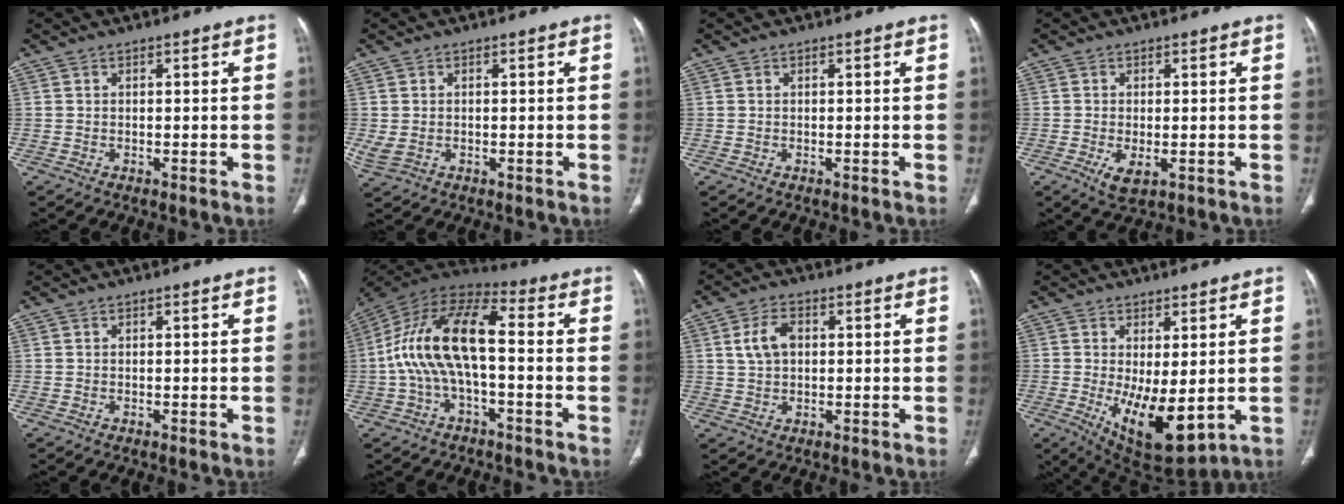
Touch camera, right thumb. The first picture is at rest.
{"total": 2.8, "force": [-0.3, 1.9, 2.1], "torque": [-0.059, 0.003, 0.004]}
{"total": 0.0}
{"total": 3.6, "force": [-1.1, 1.6, 3.0], "torque": [-0.058, -0.009, -0.012]}
{"total": 0.0}
{"total": 16.0, "force": [-1.3, 7.0, 14.4], "torque": [-0.287, 0.050, -0.032]}
{"total": 5.5, "force": [1.2, 3.6, 3.9], "torque": [-0.074, 0.008, 0.022]}
{"total": 12.0, "force": [-1.6, 5.2, 10.8], "torque": [-0.165, -0.027, -0.002]}